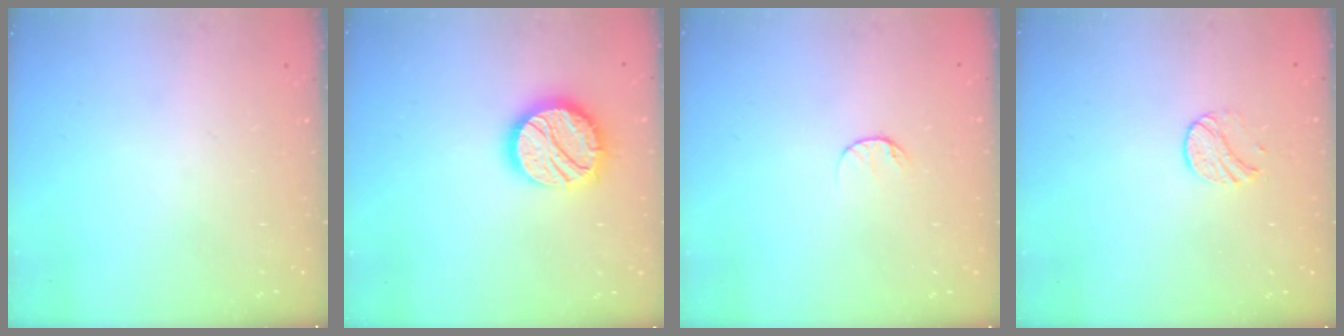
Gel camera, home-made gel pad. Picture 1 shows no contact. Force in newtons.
{"total": 16.8, "press": 16.7, "slide": 1.0}
{"total": 6.1, "press": 6.1, "slide": 0.5}
{"total": 6.4, "press": 6.4, "slide": 0.6}